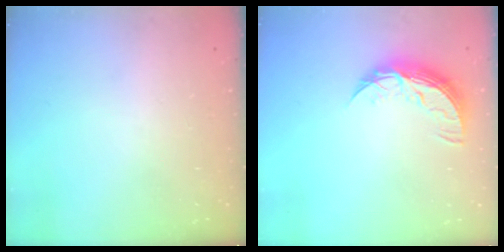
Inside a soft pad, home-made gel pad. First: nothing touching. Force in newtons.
{"total": 9.1, "press": 9.1, "slide": 0.4}